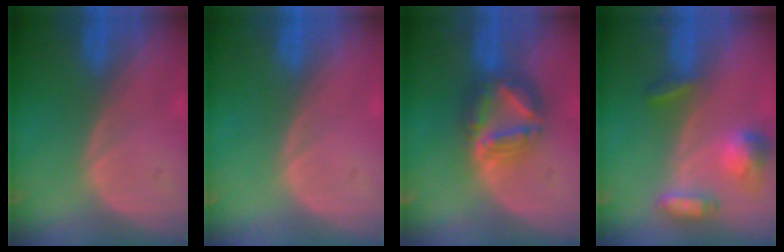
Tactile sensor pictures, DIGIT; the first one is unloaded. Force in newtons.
{"total": 0.0}
{"total": 7.7, "press": 6.7, "slide": 3.7}
{"total": 6.2, "press": 6.1, "slide": 0.8}